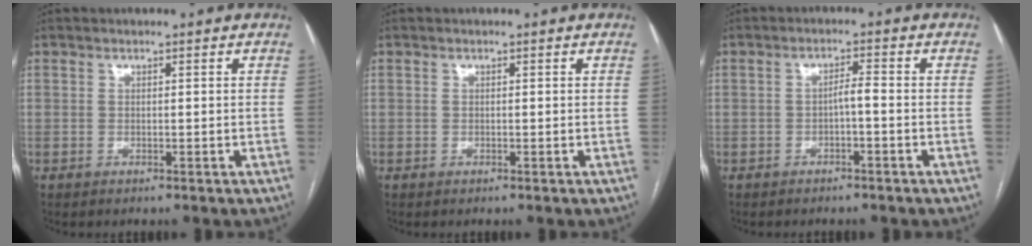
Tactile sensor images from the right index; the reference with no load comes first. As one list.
[{"total": 0.0}, {"total": 2.1, "force": [-0.8, 0.2, 2.0], "torque": [-0.030, 0.004, -0.015]}]